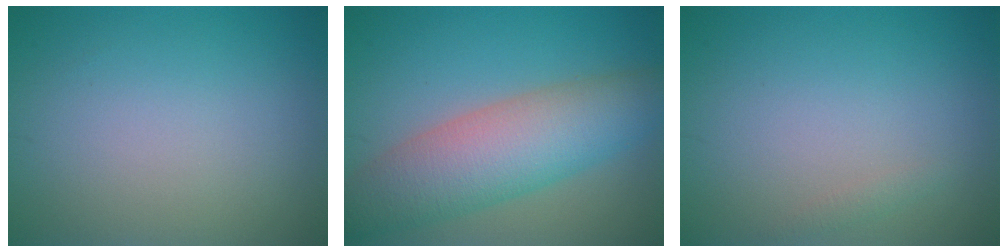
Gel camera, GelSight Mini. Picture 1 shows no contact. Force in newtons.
{"total": 7.9, "press": 7.9, "slide": 0.5}
{"total": 0.6, "press": 0.6, "slide": 0.0}